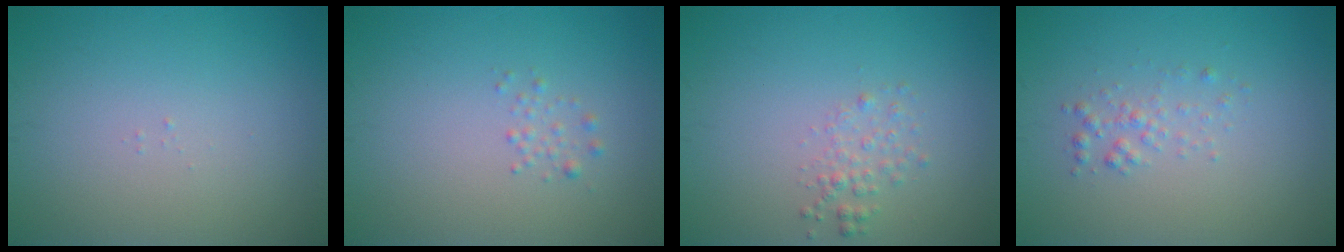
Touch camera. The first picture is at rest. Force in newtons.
{"total": 0.8, "press": 0.8, "slide": 0.0}
{"total": 1.4, "press": 1.4, "slide": 0.1}
{"total": 1.3, "press": 1.3, "slide": 0.1}